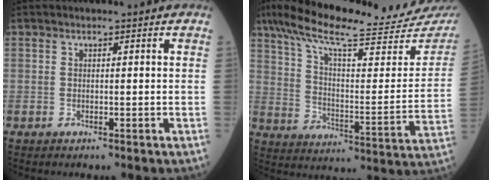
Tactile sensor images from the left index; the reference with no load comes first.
{"total": 26.9, "force": [23.3, 2.6, 13.2], "torque": [-0.225, -0.041, 0.320]}